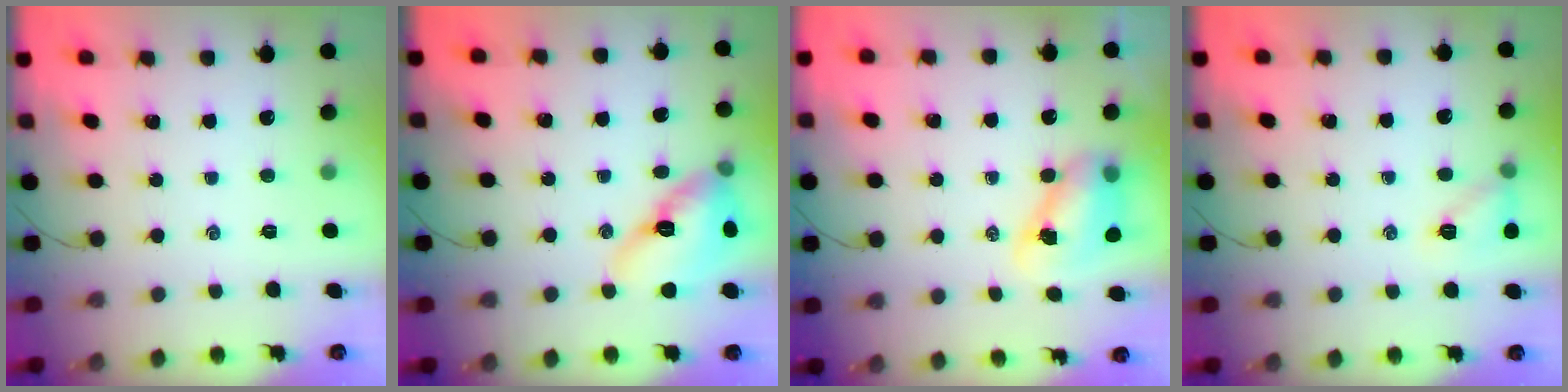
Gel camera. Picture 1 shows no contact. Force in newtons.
{"total": 14.4, "press": 14.1, "slide": 3.1}
{"total": 8.3, "press": 8.1, "slide": 1.7}
{"total": 8.2, "press": 8.2, "slide": 1.0}